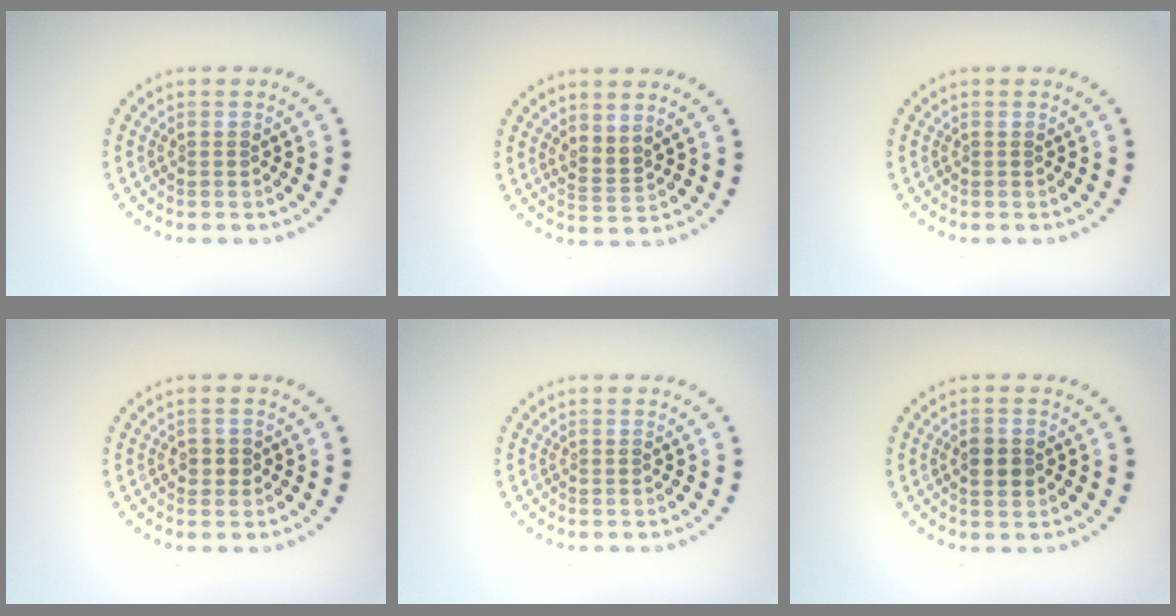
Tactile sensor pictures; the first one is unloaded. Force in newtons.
{"total": 2.0, "press": 1.5, "slide": 1.3}
{"total": 0.0}
{"total": 1.4, "press": 1.2, "slide": 0.6}
{"total": 0.0}
{"total": 2.2, "press": 2.2, "slide": 0.1}